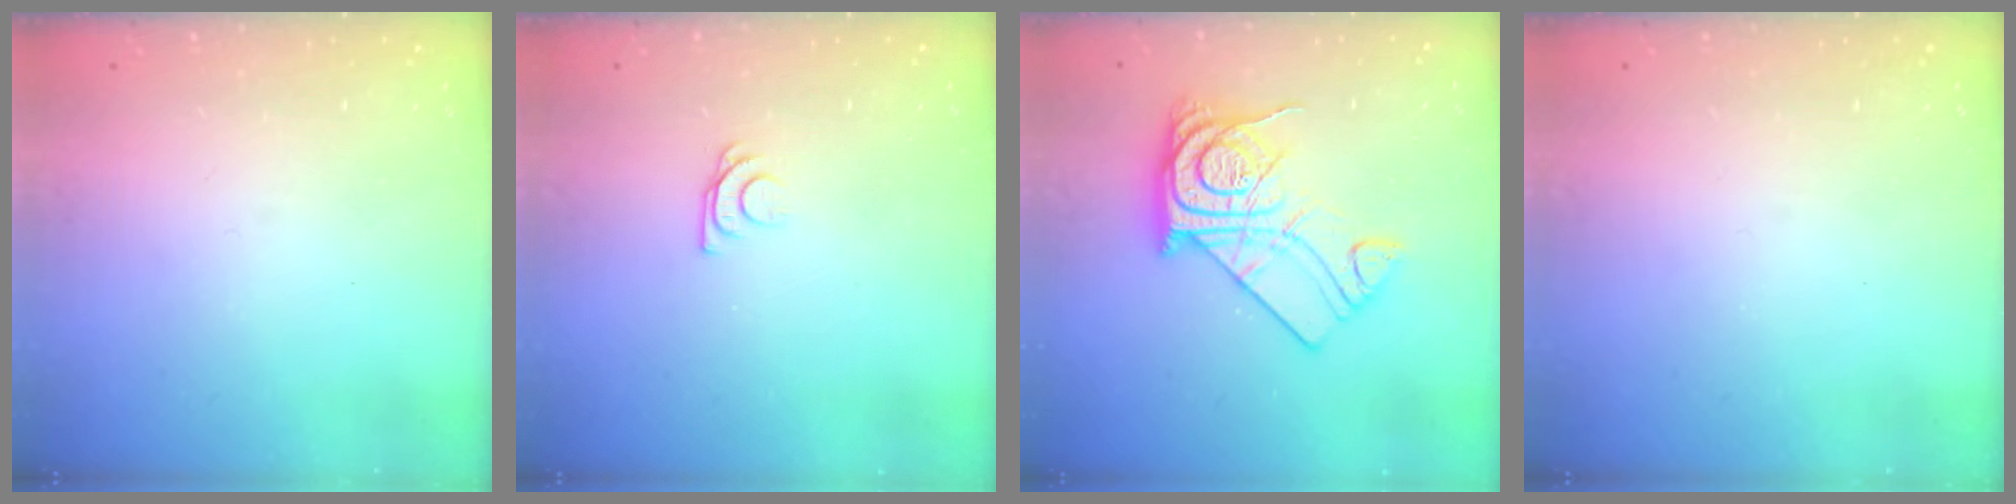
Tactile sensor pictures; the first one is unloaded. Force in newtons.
{"total": 6.1, "press": 6.0, "slide": 0.7}
{"total": 15.9, "press": 15.9, "slide": 1.4}
{"total": 0.0}